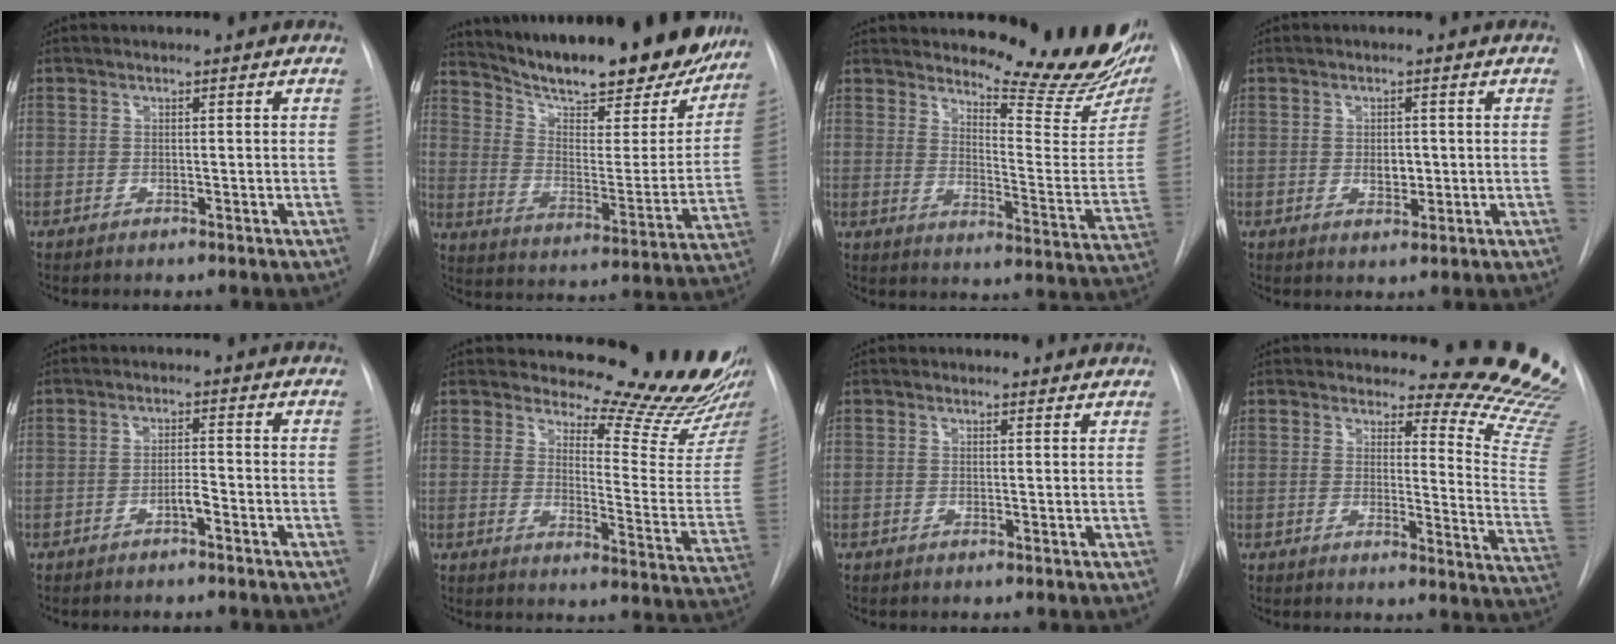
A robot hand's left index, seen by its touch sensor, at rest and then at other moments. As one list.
[{"total": 28.4, "force": [24.3, 6.8, 13.0], "torque": [-0.209, -0.045, 0.326]}, {"total": 21.4, "force": [18.5, 4.1, 10.0], "torque": [-0.132, -0.099, 0.222]}, {"total": 2.4, "force": [0.0, 1.5, 1.8], "torque": [-0.028, -0.002, 0.003]}, {"total": 1.9, "force": [-1.2, 0.2, 1.4], "torque": [-0.023, 0.003, -0.022]}, {"total": 20.0, "force": [18.6, 1.9, 7.0], "torque": [-0.083, -0.141, 0.214]}, {"total": 1.6, "force": [1.4, 0.7, -0.1], "torque": [-0.003, 0.000, 0.007]}, {"total": 16.2, "force": [15.3, 1.2, 5.0], "torque": [-0.046, -0.159, 0.153]}]